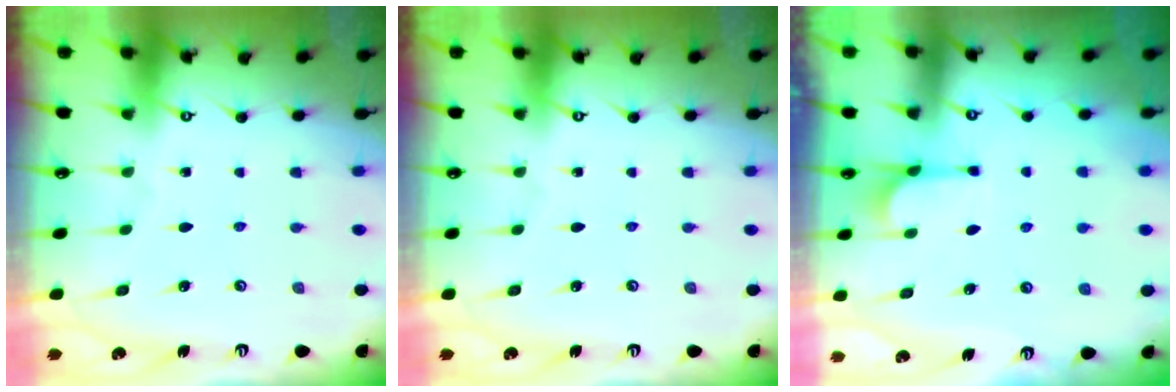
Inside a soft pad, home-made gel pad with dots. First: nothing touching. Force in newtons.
{"total": 0.0}
{"total": 1.0, "press": 0.3, "slide": 1.0}